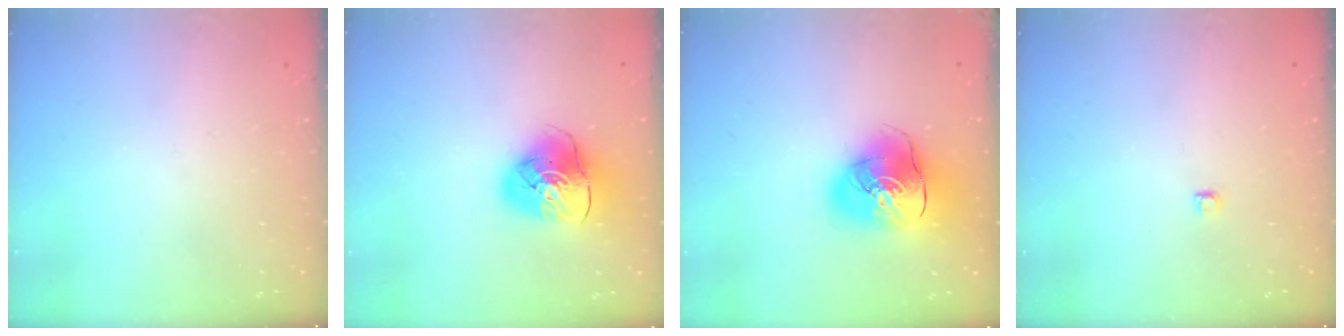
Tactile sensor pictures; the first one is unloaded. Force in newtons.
{"total": 10.6, "press": 10.5, "slide": 1.2}
{"total": 15.9, "press": 15.6, "slide": 2.7}
{"total": 2.8, "press": 2.7, "slide": 0.3}